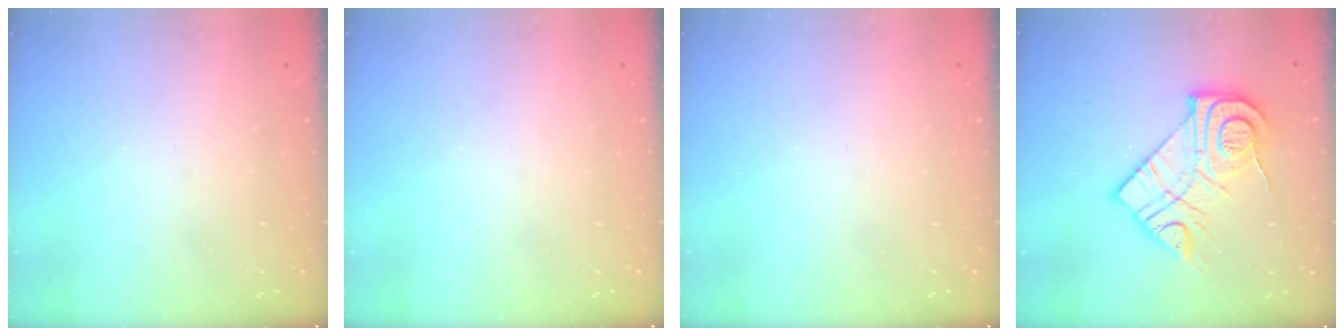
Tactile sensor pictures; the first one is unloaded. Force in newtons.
{"total": 0.0}
{"total": 0.0}
{"total": 15.5, "press": 15.4, "slide": 1.2}